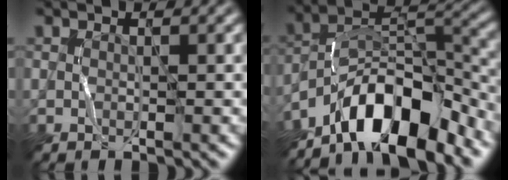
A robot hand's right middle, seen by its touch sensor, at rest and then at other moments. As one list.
[{"total": 9.7, "force": [-7.1, 3.1, 5.9], "torque": [-0.090, 0.020, -0.133]}]